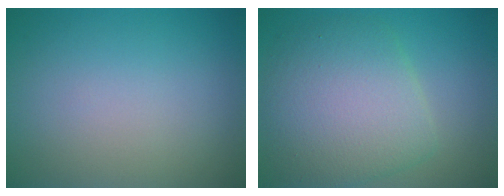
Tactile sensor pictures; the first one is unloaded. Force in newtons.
{"total": 7.1, "press": 7.1, "slide": 0.2}